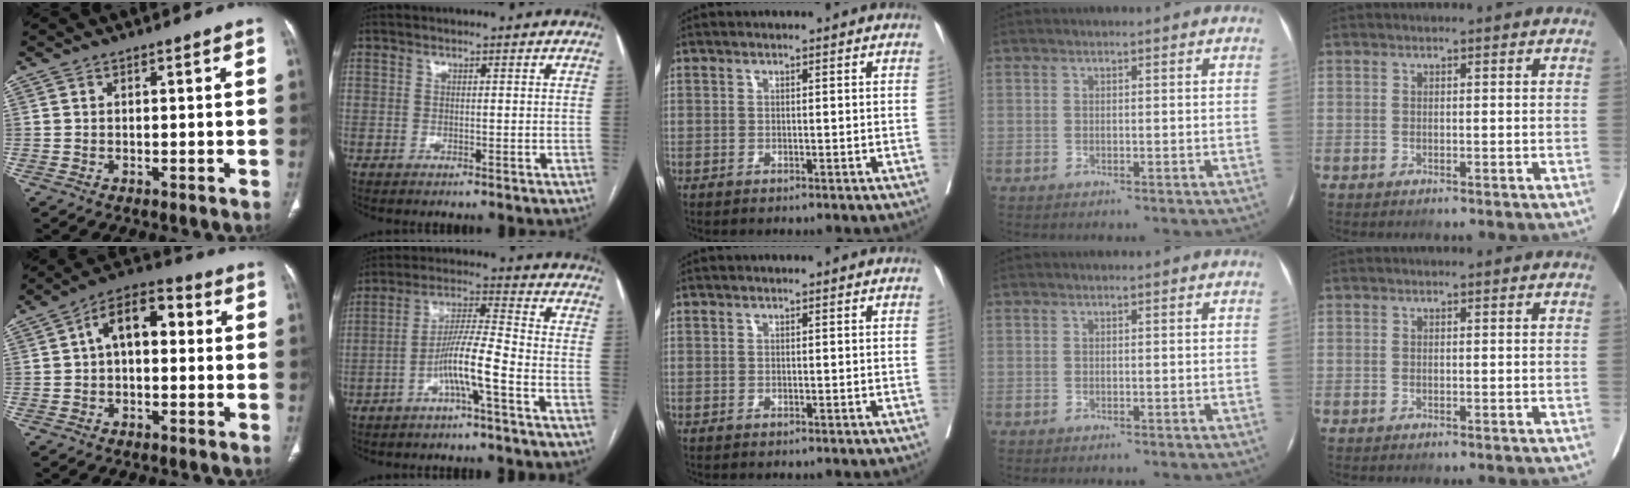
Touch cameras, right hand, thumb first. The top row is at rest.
{"thumb": {"total": 9.9, "force": [1.1, 5.9, 7.9], "torque": [-0.107, 0.035, 0.006]}, "index": {"total": 7.9, "force": [-3.6, -0.2, 7.0], "torque": [-0.139, 0.015, -0.067]}}